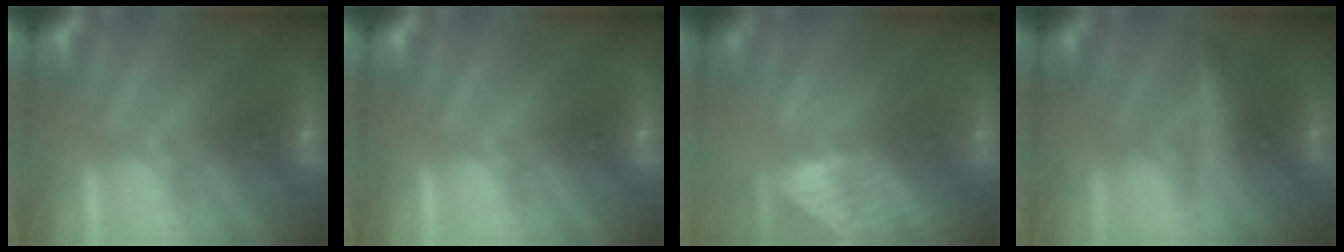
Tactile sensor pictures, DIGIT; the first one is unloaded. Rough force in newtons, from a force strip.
{"total": 0.0}
{"total": 3.2}
{"total": 2.9}